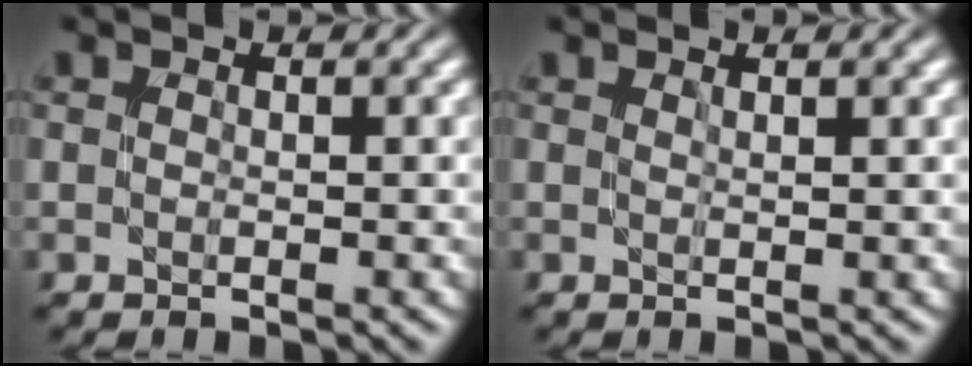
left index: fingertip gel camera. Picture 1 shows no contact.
{"total": 1.0, "force": [0.7, 0.3, 0.6], "torque": [-0.001, -0.003, 0.003]}